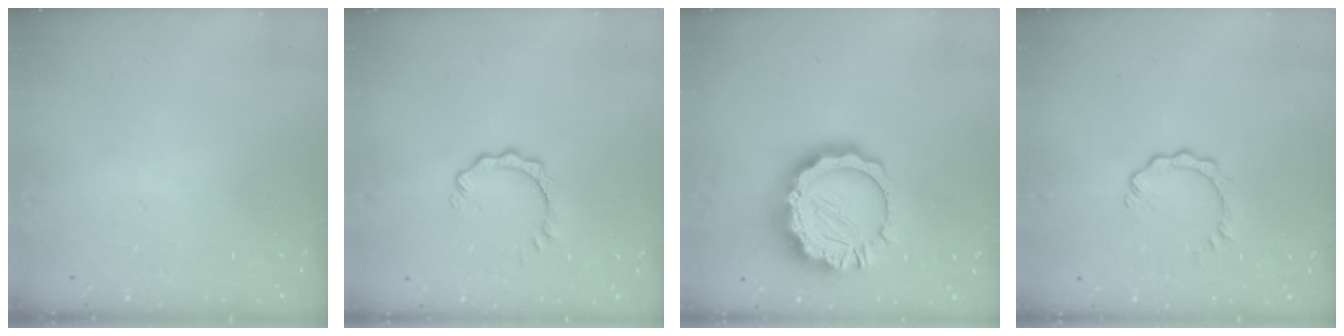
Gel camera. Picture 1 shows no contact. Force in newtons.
{"total": 2.9, "press": 2.8, "slide": 0.3}
{"total": 14.8, "press": 14.7, "slide": 1.2}
{"total": 4.1, "press": 4.1, "slide": 0.5}